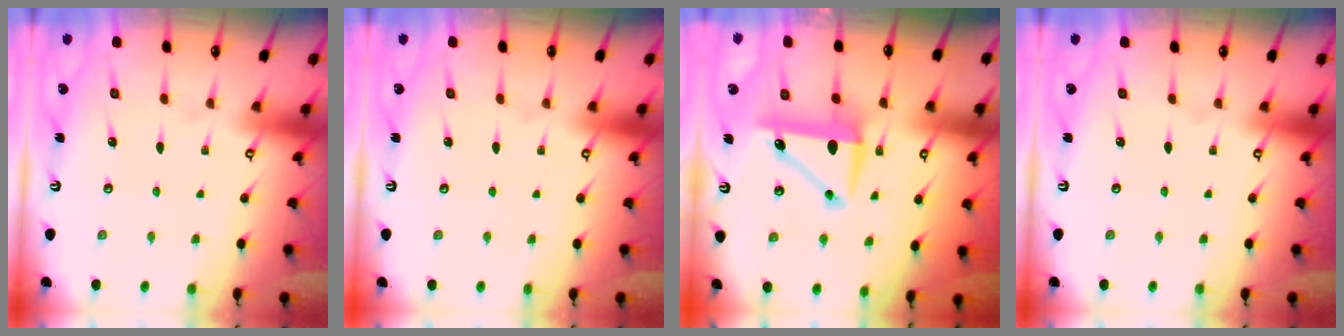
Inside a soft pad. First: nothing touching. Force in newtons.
{"total": 0.0}
{"total": 8.8, "press": 8.6, "slide": 1.7}
{"total": 0.0}